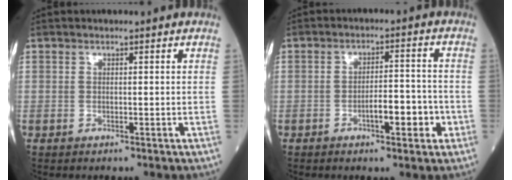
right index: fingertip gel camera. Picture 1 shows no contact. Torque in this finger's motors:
{"motor_torque": [0.14, -0.07, 0.32, 0.08]}